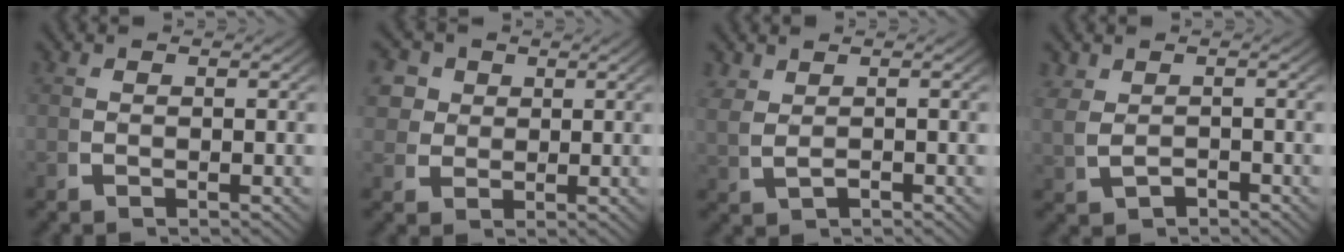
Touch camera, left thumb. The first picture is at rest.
{"total": 5.4, "force": [2.2, 4.4, 2.2], "torque": [-0.055, -0.006, 0.042]}
{"total": 1.8, "force": [0.9, 1.0, 1.2], "torque": [-0.030, -0.003, 0.027]}
{"total": 2.1, "force": [0.0, 1.7, 1.3], "torque": [-0.038, -0.013, 0.013]}